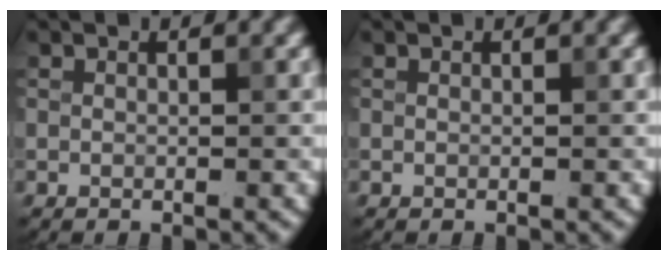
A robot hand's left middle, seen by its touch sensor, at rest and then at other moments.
{"total": 0.0}